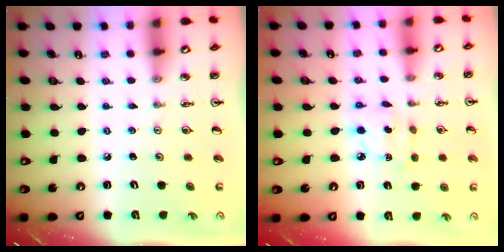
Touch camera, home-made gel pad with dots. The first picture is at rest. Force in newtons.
{"total": 3.9, "press": 3.9, "slide": 0.1}